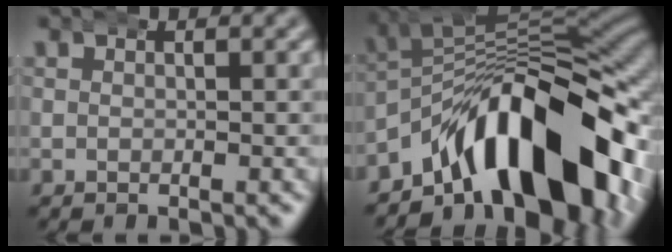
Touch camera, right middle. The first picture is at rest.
{"total": 21.1, "force": [-4.9, 11.5, 17.0], "torque": [-0.230, -0.006, -0.072]}